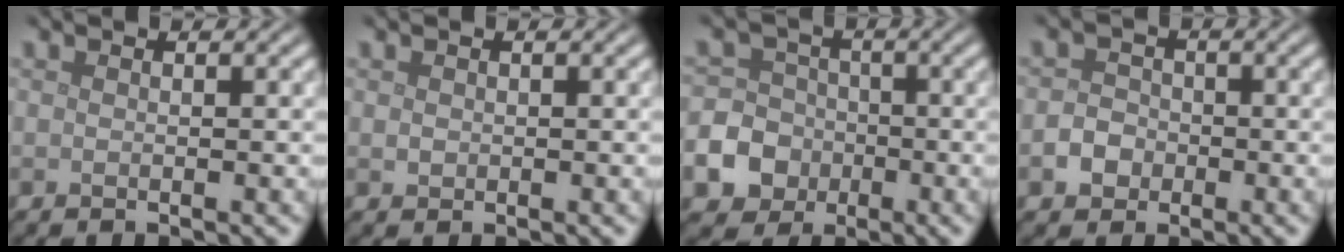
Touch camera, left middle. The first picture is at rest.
{"total": 0.6, "force": [0.1, 0.6, 0.2], "torque": [-0.001, -0.002, 0.002]}
{"total": 11.2, "force": [-4.3, 10.0, 2.5], "torque": [-0.075, -0.032, -0.095]}
{"total": 2.3, "force": [-0.8, 1.9, 0.9], "torque": [-0.005, 0.001, -0.022]}